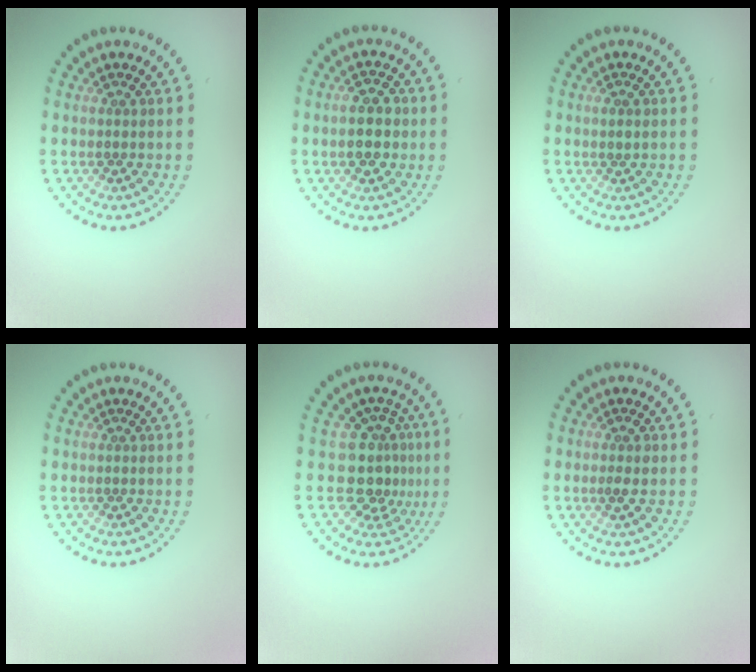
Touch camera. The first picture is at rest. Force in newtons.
{"total": 3.2, "press": 3.2, "slide": 0.3}
{"total": 0.5, "press": 0.3, "slide": 0.4}
{"total": 0.0}
{"total": 3.8, "press": 2.9, "slide": 2.5}
{"total": 1.1, "press": 1.1, "slide": 0.2}